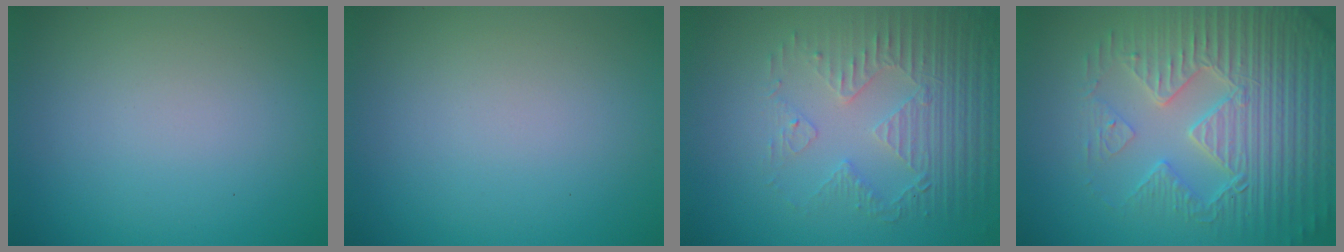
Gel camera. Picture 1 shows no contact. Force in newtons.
{"total": 0.0}
{"total": 5.1, "press": 3.5, "slide": 3.8}
{"total": 7.2, "press": 5.8, "slide": 4.2}